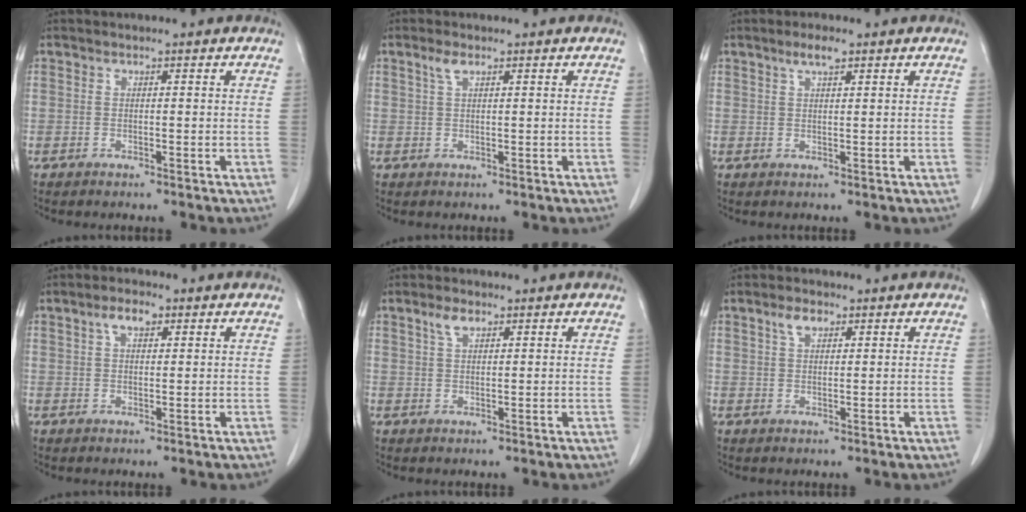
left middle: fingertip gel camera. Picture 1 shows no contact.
{"total": 1.8, "force": [1.1, 0.5, 1.3], "torque": [-0.033, 0.006, 0.024]}
{"total": 2.6, "force": [1.7, 0.5, 1.9], "torque": [-0.041, 0.005, 0.032]}
{"total": 3.4, "force": [1.7, 1.4, 2.5], "torque": [-0.052, 0.011, 0.032]}
{"total": 2.5, "force": [1.5, 1.0, 1.7], "torque": [-0.040, 0.006, 0.034]}
{"total": 2.7, "force": [1.6, 1.3, 1.7], "torque": [-0.040, 0.007, 0.033]}